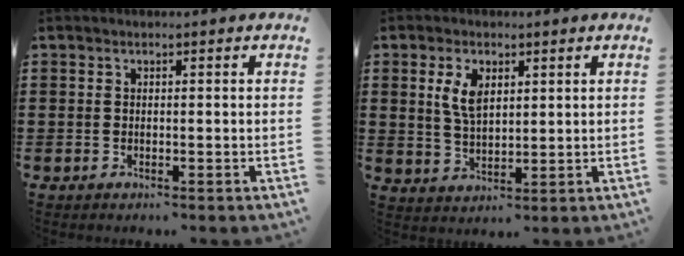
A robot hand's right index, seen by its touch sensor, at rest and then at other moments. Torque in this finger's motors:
{"motor_torque": [0.64, -0.02, 0.52, 0.12]}